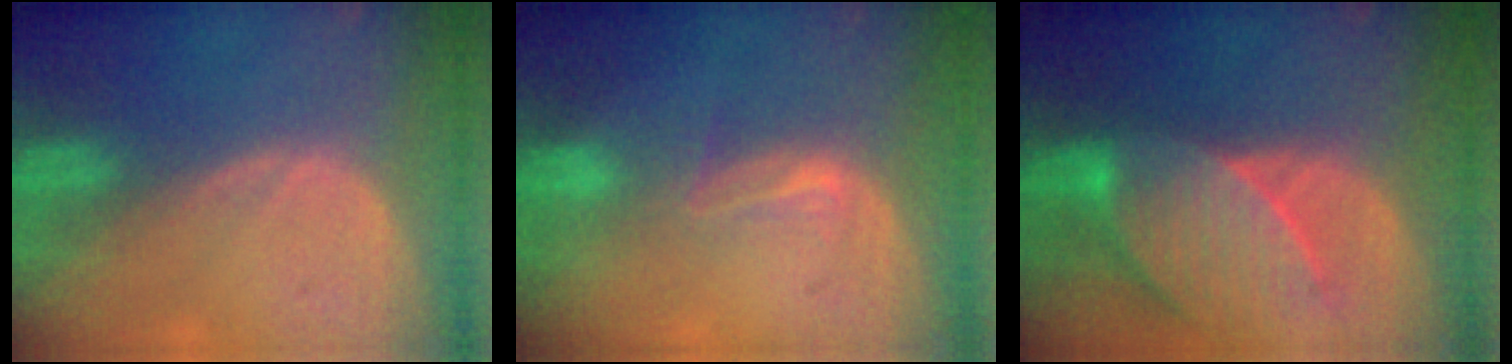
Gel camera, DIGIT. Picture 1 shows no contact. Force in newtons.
{"total": 2.7, "press": 2.3, "slide": 1.5}
{"total": 9.5, "press": 8.6, "slide": 3.8}